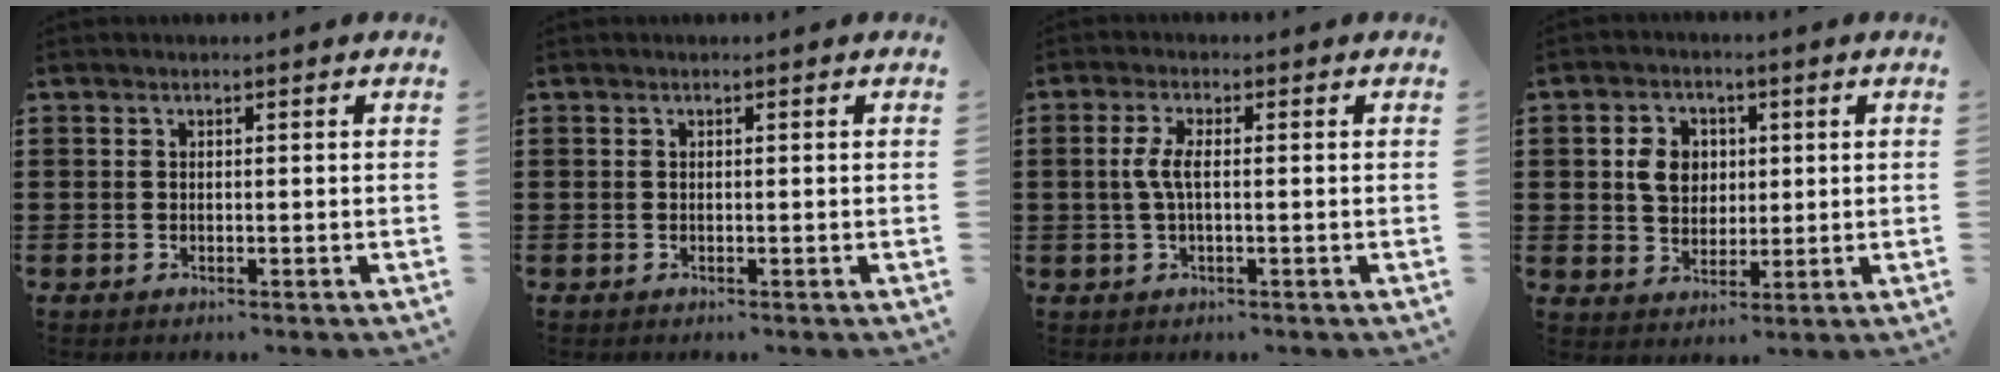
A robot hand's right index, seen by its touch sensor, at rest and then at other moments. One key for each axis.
{"total": 0.0}
{"total": 3.4, "fx": 0.0, "fy": 0.5, "fz": 3.4, "tx": -0.079, "ty": -0.006, "tz": -0.007}
{"total": 5.5, "fx": 1.1, "fy": 4.3, "fz": 3.3, "tx": -0.065, "ty": 0.013, "tz": 0.018}